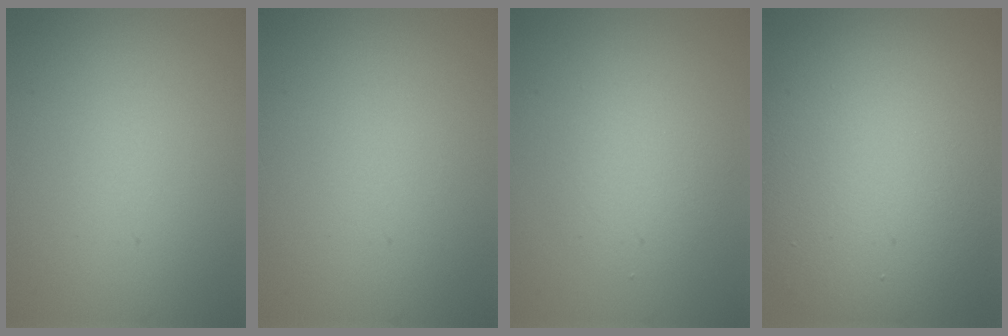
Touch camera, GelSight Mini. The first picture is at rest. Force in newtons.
{"total": 0.0}
{"total": 2.6, "press": 2.6, "slide": 0.2}
{"total": 15.2, "press": 15.1, "slide": 1.0}